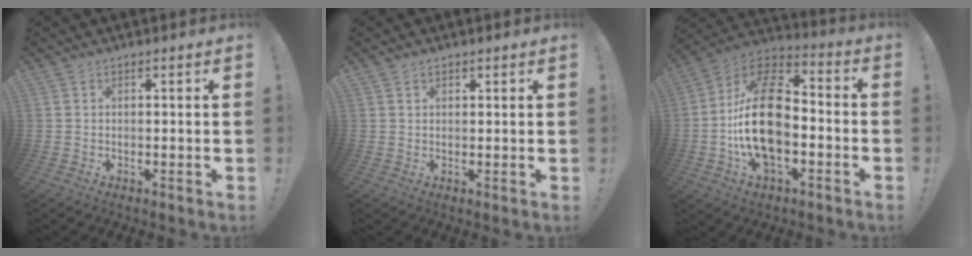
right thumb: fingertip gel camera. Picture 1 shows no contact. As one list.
[{"total": 1.1, "force": [0.8, 0.6, 0.4], "torque": [-0.008, 0.001, 0.016]}, {"total": 22.2, "force": [-3.1, 12.9, 17.7], "torque": [-0.325, 0.025, -0.050]}]